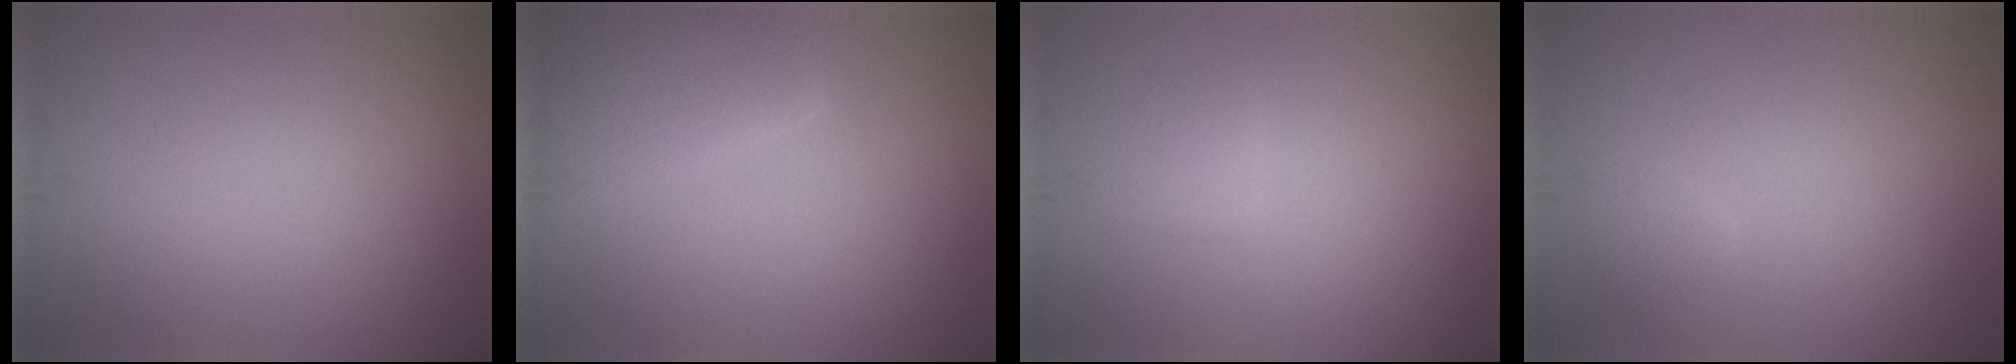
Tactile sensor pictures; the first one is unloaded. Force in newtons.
{"total": 5.3, "press": 5.3, "slide": 0.2}
{"total": 1.4, "press": 1.3, "slide": 0.3}
{"total": 1.1, "press": 1.1, "slide": 0.1}